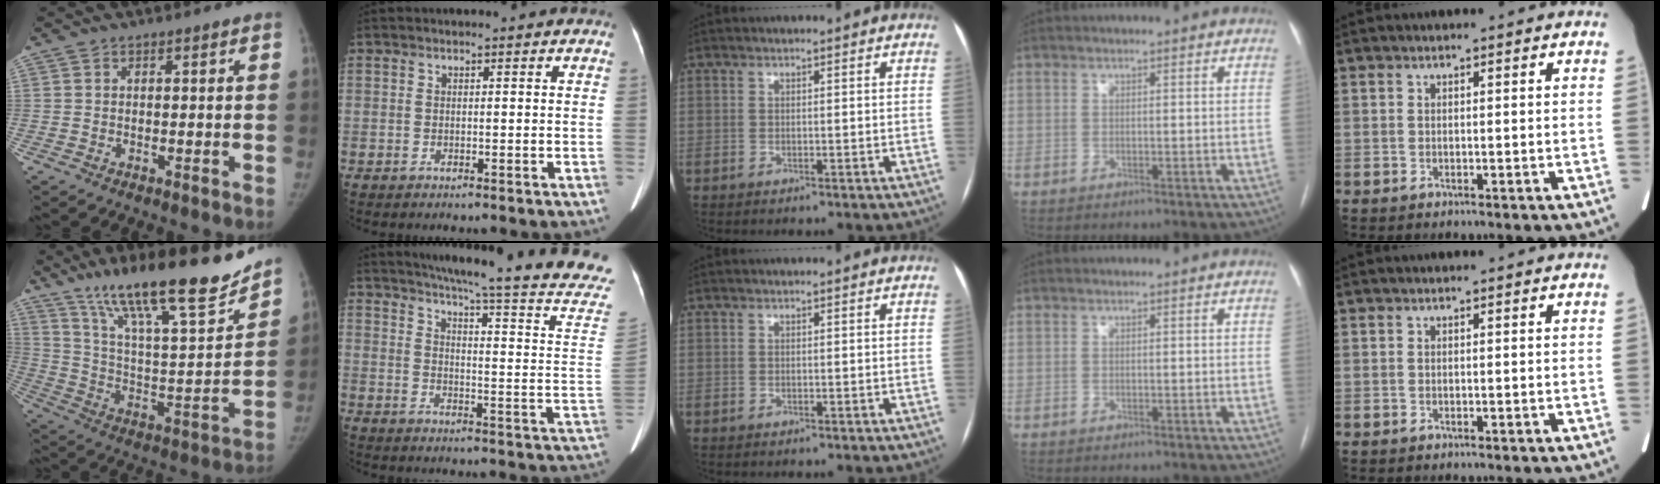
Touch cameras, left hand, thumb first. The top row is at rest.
{"thumb": {"total": 25.0, "force": [18.8, 4.7, 15.8], "torque": [-0.236, -0.082, 0.316]}, "index": {"total": 24.6, "force": [21.3, -0.5, 12.3], "torque": [-0.176, -0.076, 0.257]}}